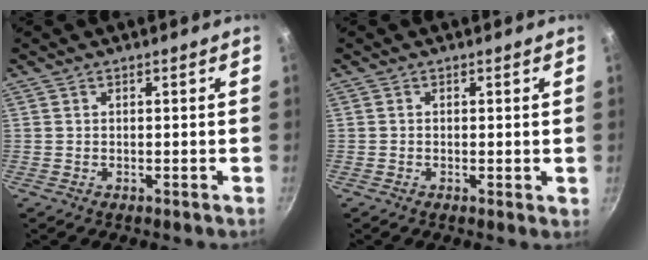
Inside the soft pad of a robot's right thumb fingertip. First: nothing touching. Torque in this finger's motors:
{"motor_torque": [-0.07, 0.03, -0.28, 0.14, -0.01]}